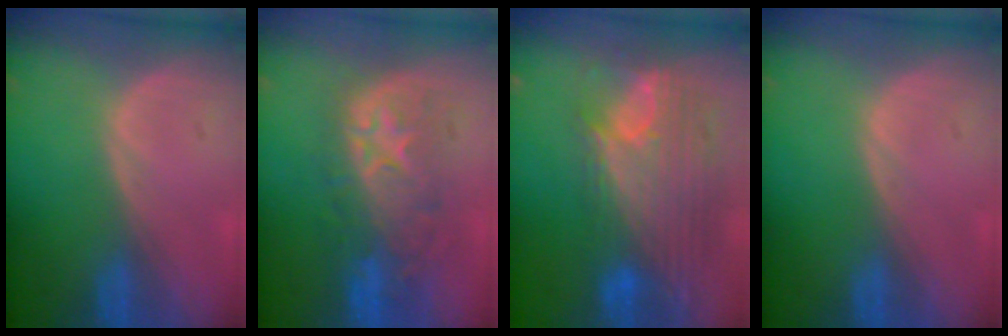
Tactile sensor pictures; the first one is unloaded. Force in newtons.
{"total": 9.0, "press": 8.7, "slide": 2.3}
{"total": 12.1, "press": 10.2, "slide": 6.4}
{"total": 0.0}